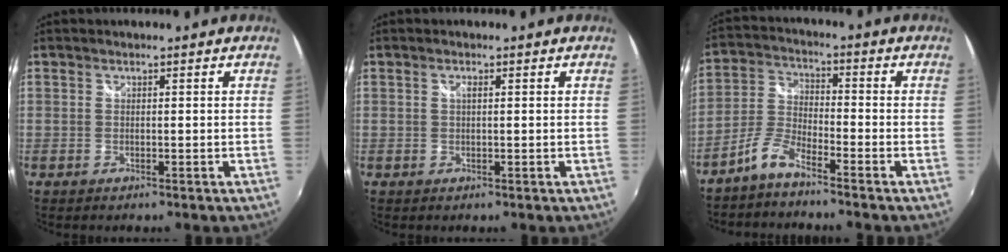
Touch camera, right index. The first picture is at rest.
{"total": 0.8, "force": [0.3, 0.2, 0.8], "torque": [-0.015, 0.001, 0.002]}
{"total": 5.4, "force": [-4.4, 1.1, 2.8], "torque": [-0.067, 0.013, -0.097]}